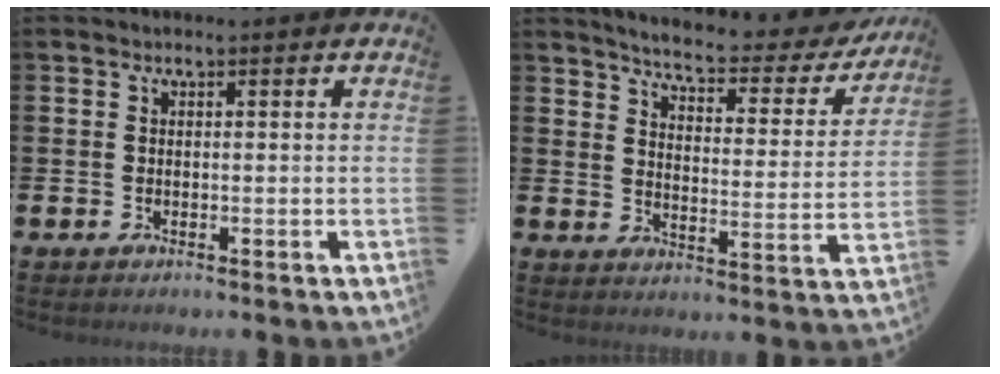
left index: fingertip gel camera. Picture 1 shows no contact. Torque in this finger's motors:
{"motor_torque": [0.94, -1.20, 0.43, 0.10]}